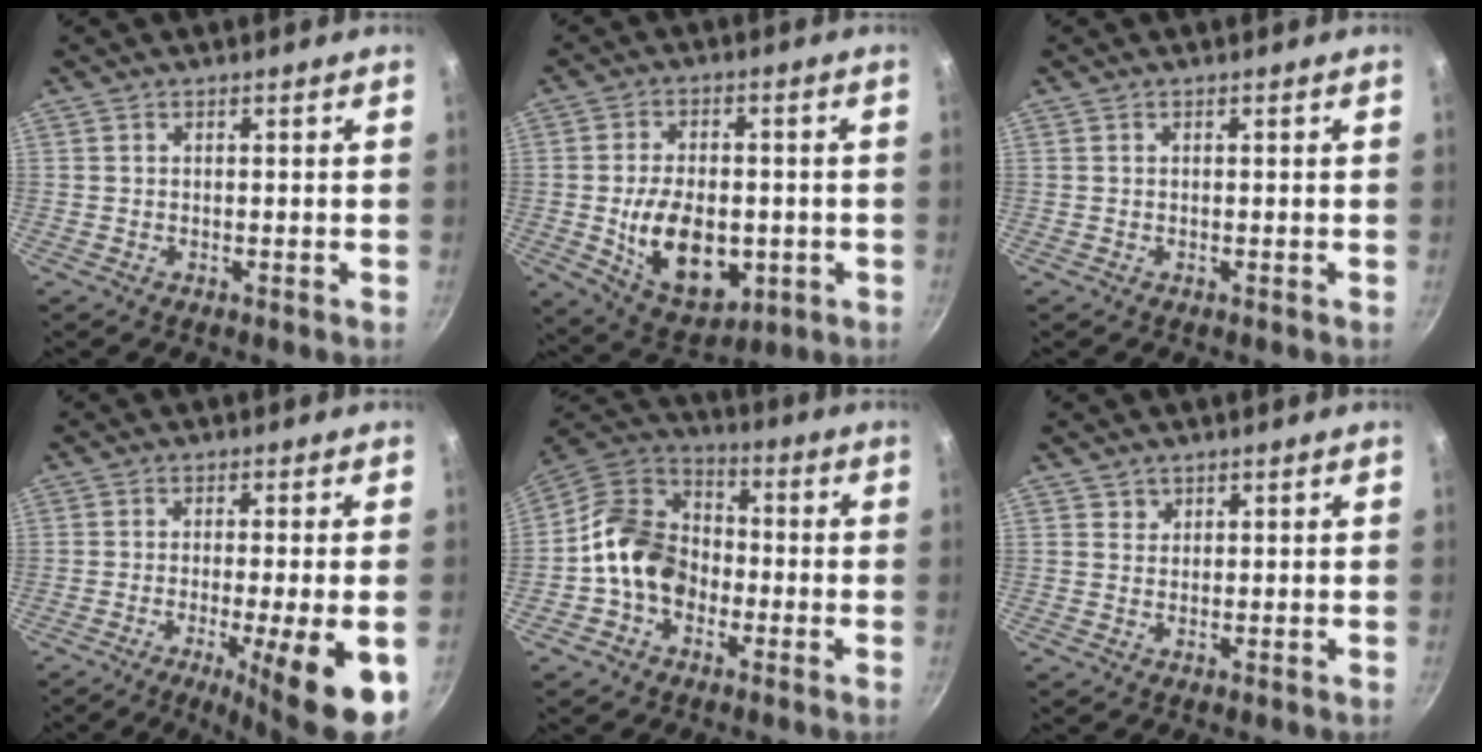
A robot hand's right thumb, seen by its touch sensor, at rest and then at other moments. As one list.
[{"total": 15.2, "force": [-2.5, 9.6, 11.5], "torque": [-0.160, -0.002, -0.023]}, {"total": 0.0}, {"total": 12.7, "force": [-4.5, 1.6, 11.8], "torque": [-0.168, 0.001, -0.063]}, {"total": 13.4, "force": [-3.0, 10.6, 7.6], "torque": [-0.091, 0.041, -0.075]}, {"total": 1.3, "force": [0.8, 1.1, 0.0], "torque": [0.014, 0.003, 0.010]}]